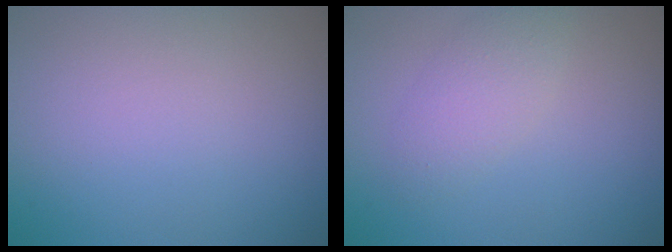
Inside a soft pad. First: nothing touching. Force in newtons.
{"total": 2.4, "press": 2.4, "slide": 0.2}